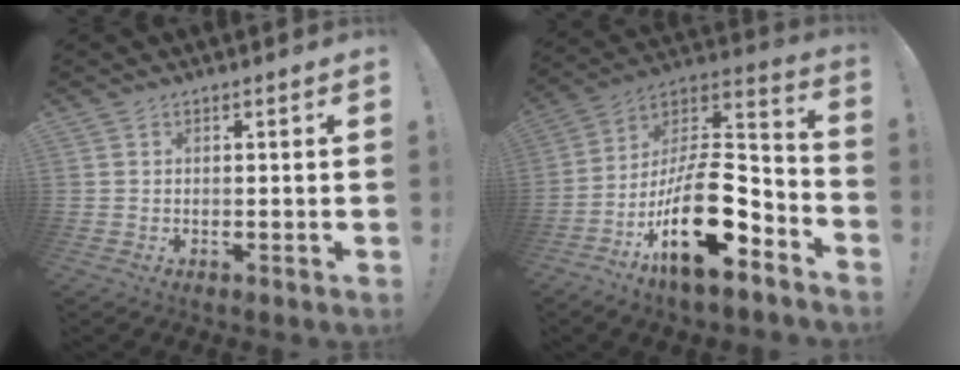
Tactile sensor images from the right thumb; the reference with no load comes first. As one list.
[{"total": 22.5, "force": [-8.2, 9.7, 18.6], "torque": [-0.313, 0.042, -0.129]}]